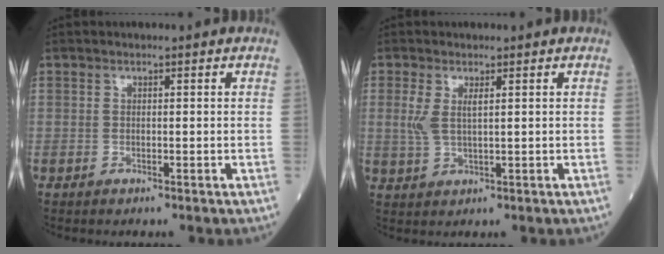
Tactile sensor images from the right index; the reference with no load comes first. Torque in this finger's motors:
{"motor_torque": [0.04, 0.10, 0.06, 0.06]}